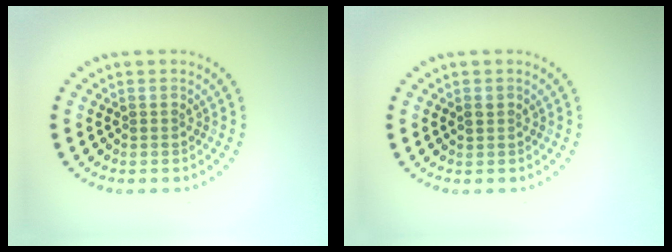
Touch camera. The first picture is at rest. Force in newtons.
{"total": 0.8, "press": 0.8, "slide": 0.3}